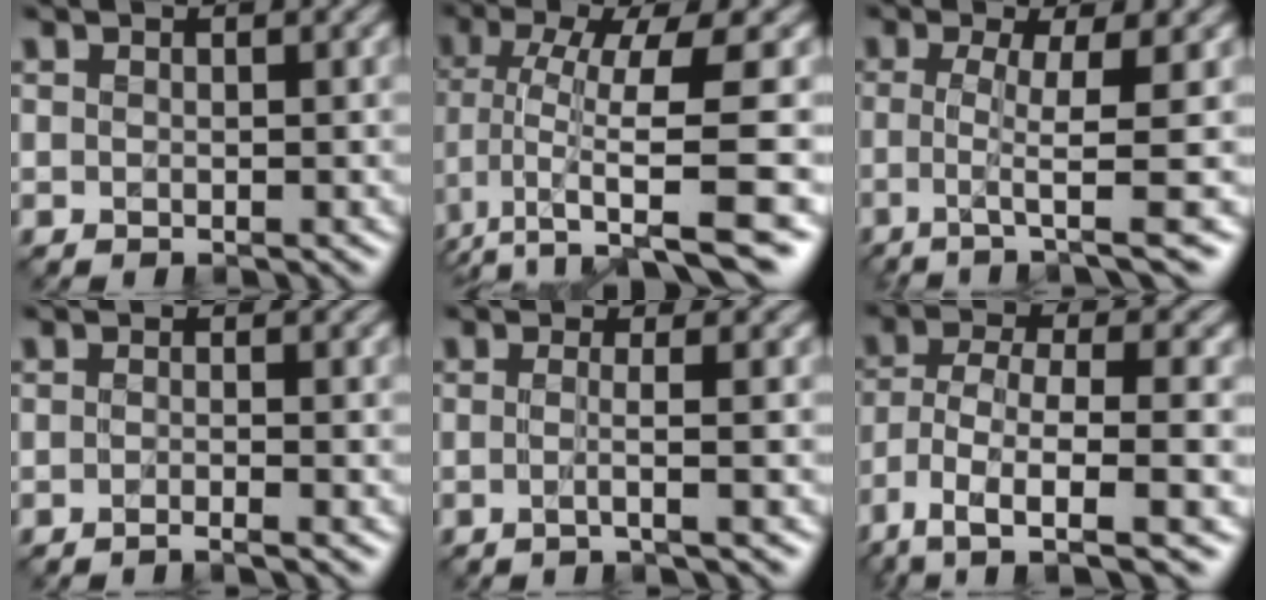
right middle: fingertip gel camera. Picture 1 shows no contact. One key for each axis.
{"total": 8.8, "fx": -2.7, "fy": 2.6, "fz": 7.9, "tx": -0.144, "ty": -0.004, "tz": -0.051}
{"total": 5.3, "fx": -0.7, "fy": 1.0, "fz": 5.1, "tx": -0.085, "ty": -0.004, "tz": -0.017}
{"total": 1.7, "fx": -1.0, "fy": 0.4, "fz": 1.3, "tx": -0.005, "ty": -0.007, "tz": -0.029}
{"total": 2.3, "fx": -0.4, "fy": 0.6, "fz": 2.2, "tx": -0.029, "ty": -0.011, "tz": -0.027}
{"total": 8.6, "fx": -4.7, "fy": 3.0, "fz": 6.5, "tx": -0.121, "ty": -0.007, "tz": -0.086}